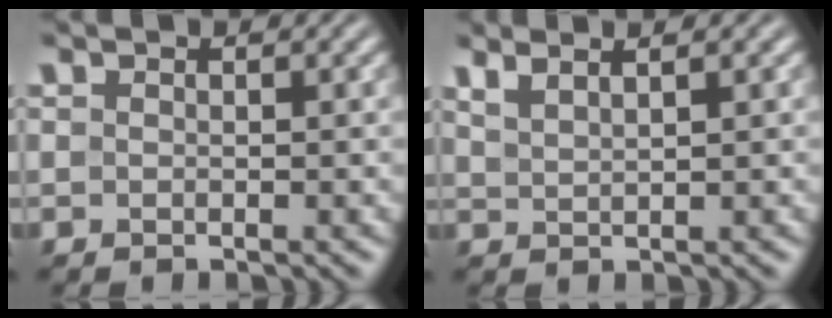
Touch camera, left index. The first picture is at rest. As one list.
[{"total": 2.5, "force": [1.8, 0.8, 1.6], "torque": [-0.014, 0.006, 0.022]}]